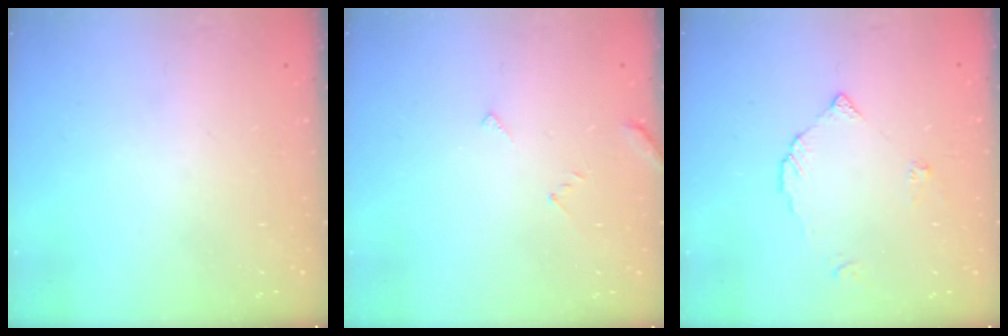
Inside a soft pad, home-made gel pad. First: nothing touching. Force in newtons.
{"total": 3.1, "press": 3.1, "slide": 0.2}
{"total": 3.0, "press": 3.0, "slide": 0.3}